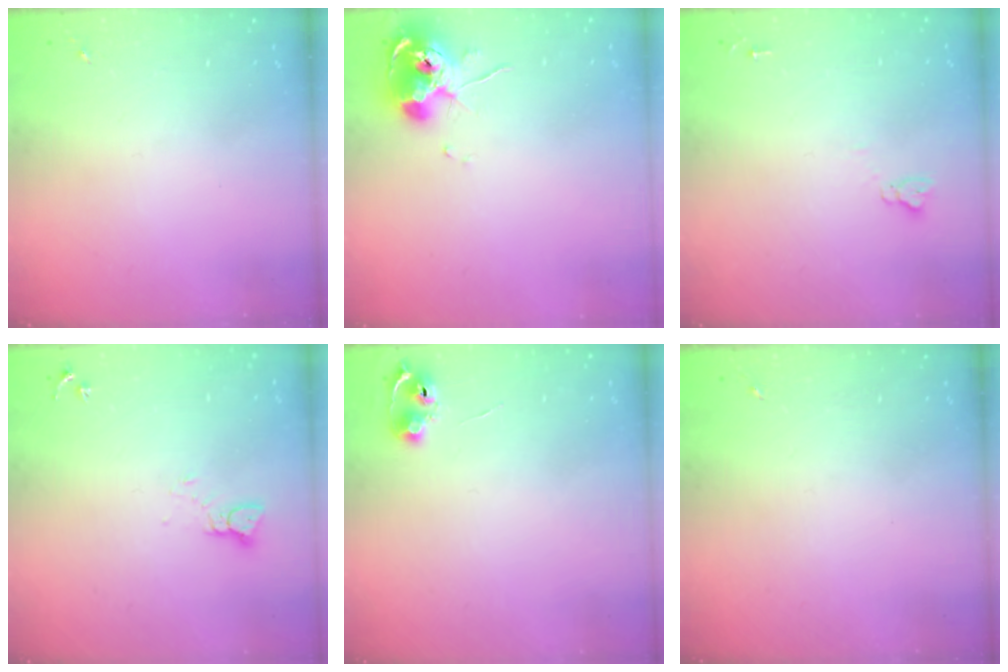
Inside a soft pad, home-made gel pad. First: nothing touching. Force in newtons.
{"total": 10.3, "press": 10.2, "slide": 1.1}
{"total": 3.8, "press": 3.8, "slide": 0.3}
{"total": 2.6, "press": 2.6, "slide": 0.1}
{"total": 6.3, "press": 6.3, "slide": 0.8}
{"total": 0.0}